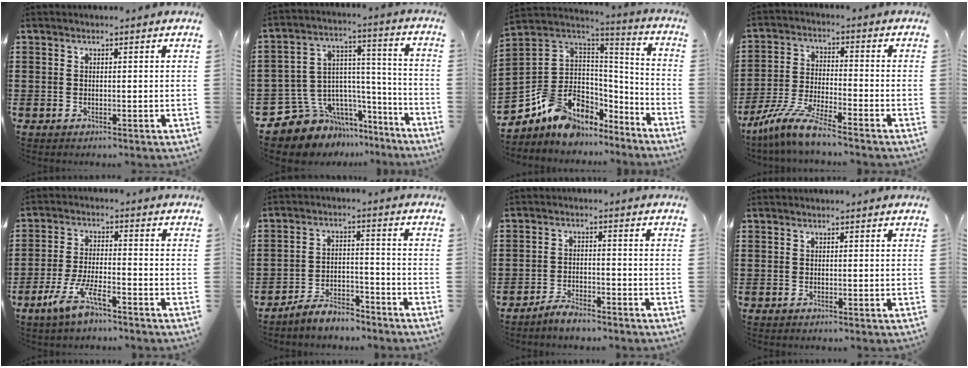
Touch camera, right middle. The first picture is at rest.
{"total": 9.7, "force": [-7.7, 5.8, 1.3], "torque": [-0.053, 0.003, -0.144]}
{"total": 9.1, "force": [-5.5, 7.0, 2.2], "torque": [-0.083, 0.005, -0.106]}
{"total": 7.8, "force": [-6.9, 0.0, 3.5], "torque": [-0.085, -0.008, -0.140]}
{"total": 7.3, "force": [-5.0, 1.6, 5.1], "torque": [-0.115, -0.009, -0.094]}
{"total": 5.1, "force": [-4.9, 0.9, 0.9], "torque": [-0.023, 0.010, -0.100]}
{"total": 3.3, "force": [-3.2, 0.6, 0.6], "torque": [-0.013, 0.008, -0.065]}
{"total": 0.0}